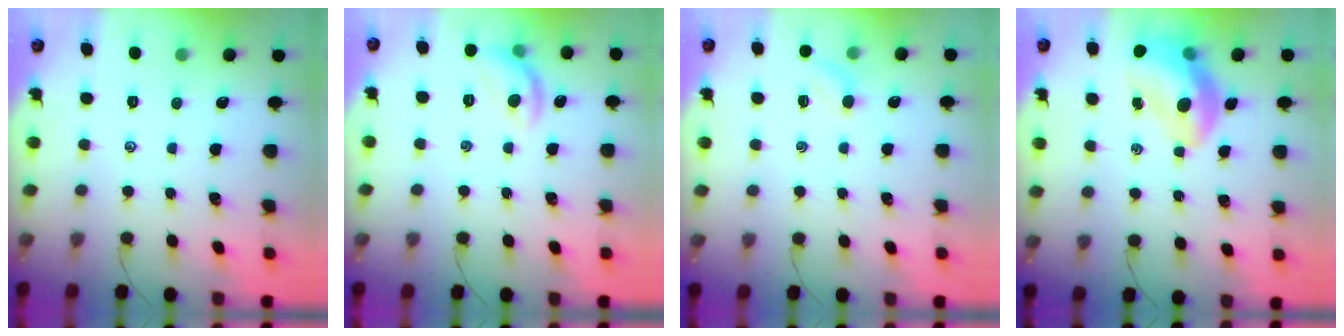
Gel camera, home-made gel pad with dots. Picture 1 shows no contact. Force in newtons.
{"total": 9.6, "press": 9.6, "slide": 0.1}
{"total": 4.9, "press": 4.8, "slide": 1.1}
{"total": 13.6, "press": 13.1, "slide": 3.7}